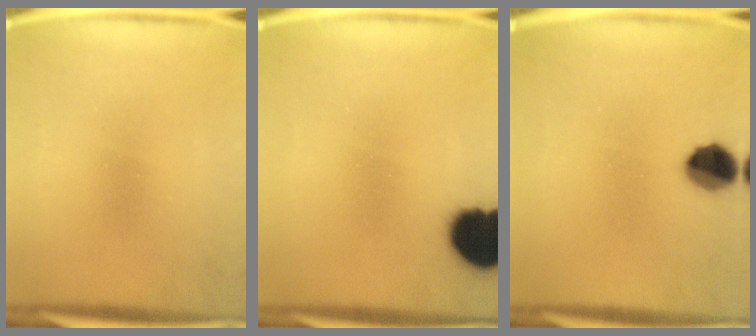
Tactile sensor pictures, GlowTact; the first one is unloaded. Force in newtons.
{"total": 12.6}
{"total": 8.4}